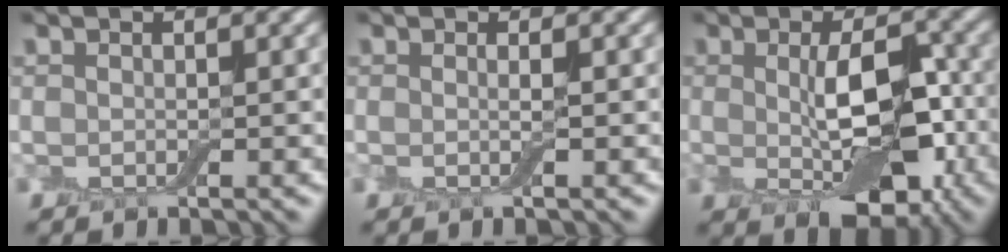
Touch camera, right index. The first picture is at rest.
{"total": 1.1, "force": [0.0, 0.1, 1.0], "torque": [-0.020, -0.002, -0.002]}
{"total": 7.7, "force": [-0.8, 3.8, 6.6], "torque": [-0.102, -0.002, -0.007]}